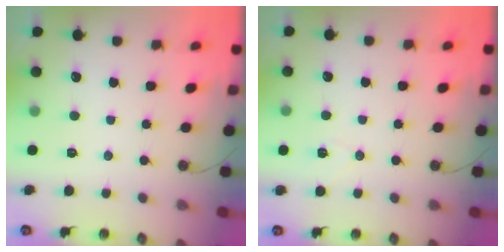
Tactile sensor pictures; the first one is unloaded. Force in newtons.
{"total": 6.3, "press": 5.6, "slide": 2.9}